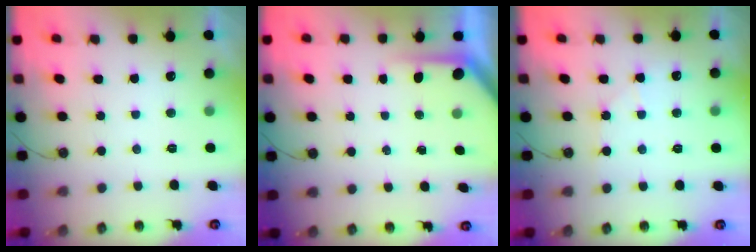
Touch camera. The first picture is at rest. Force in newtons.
{"total": 4.0, "press": 4.0, "slide": 0.4}
{"total": 5.5, "press": 5.4, "slide": 0.9}